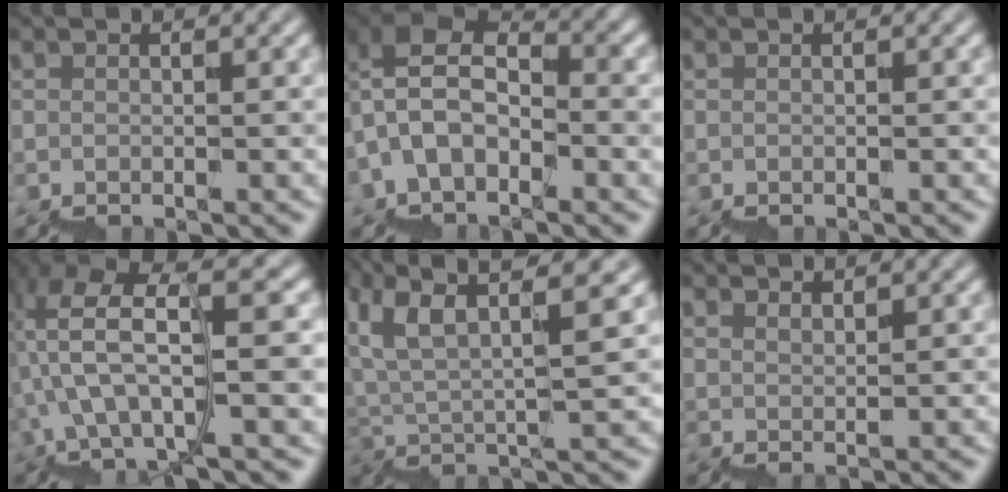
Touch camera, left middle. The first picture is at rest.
{"total": 6.1, "force": [-0.9, 4.1, 4.5], "torque": [-0.079, 0.024, -0.022]}
{"total": 0.0}
{"total": 9.6, "force": [2.0, 3.6, 8.7], "torque": [-0.173, 0.024, 0.038]}
{"total": 7.0, "force": [4.8, 0.7, 5.1], "torque": [-0.089, 0.024, 0.088]}
{"total": 1.8, "force": [1.6, 0.3, 0.6], "torque": [0.016, 0.003, 0.031]}